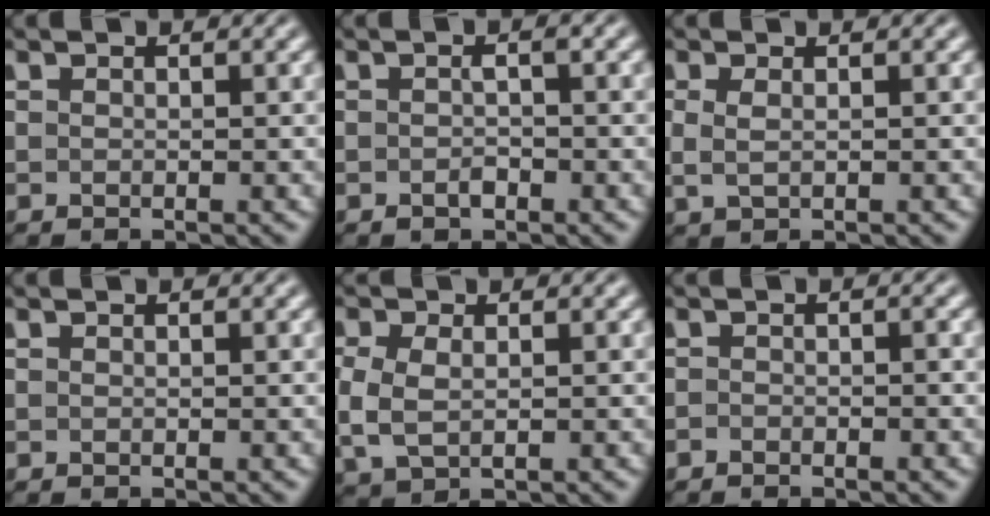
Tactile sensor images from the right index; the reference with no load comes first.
{"total": 1.3, "force": [-0.7, 0.2, 1.0], "torque": [-0.014, -0.002, -0.006]}
{"total": 1.5, "force": [0.3, 0.4, 1.4], "torque": [-0.029, -0.005, 0.013]}
{"total": 0.0}
{"total": 3.4, "force": [-0.1, 2.3, 2.5], "torque": [-0.065, -0.013, 0.013]}
{"total": 0.9, "force": [-0.9, -0.3, 0.0], "torque": [0.003, -0.006, -0.014]}